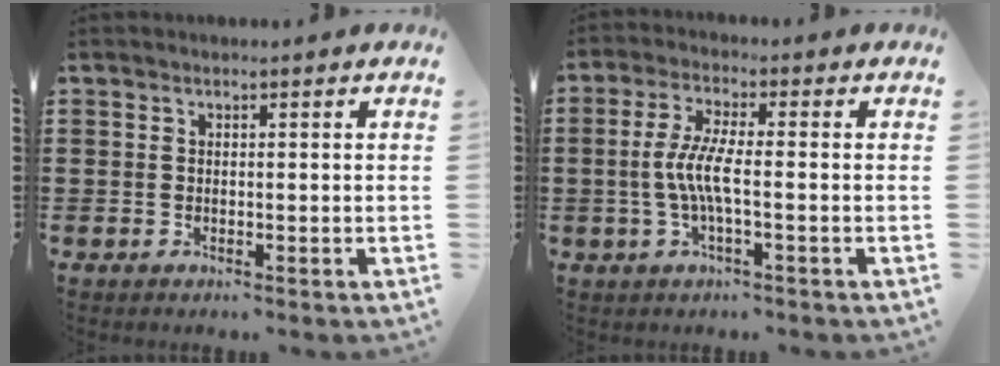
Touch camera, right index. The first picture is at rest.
{"total": 5.6, "force": [-1.2, 0.8, 5.4], "torque": [-0.125, -0.010, -0.033]}